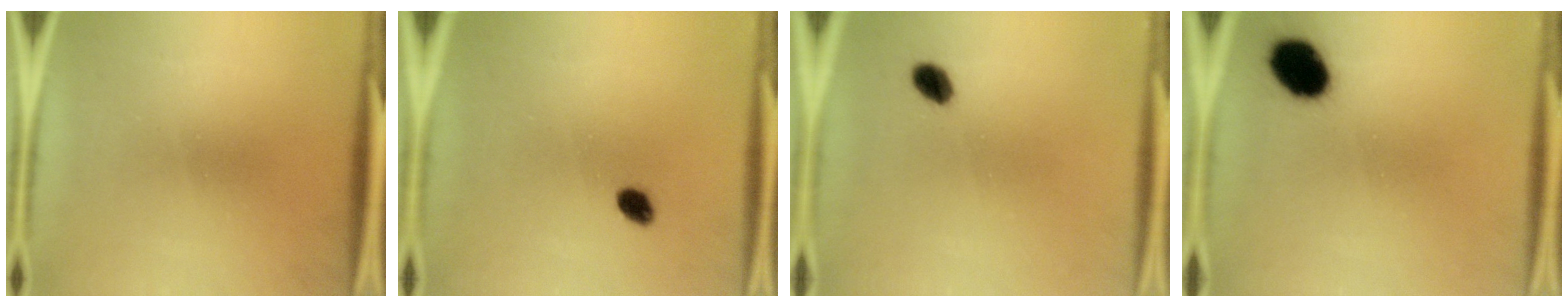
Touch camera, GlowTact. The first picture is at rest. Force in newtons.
{"total": 2.4}
{"total": 3.6}
{"total": 10.1}